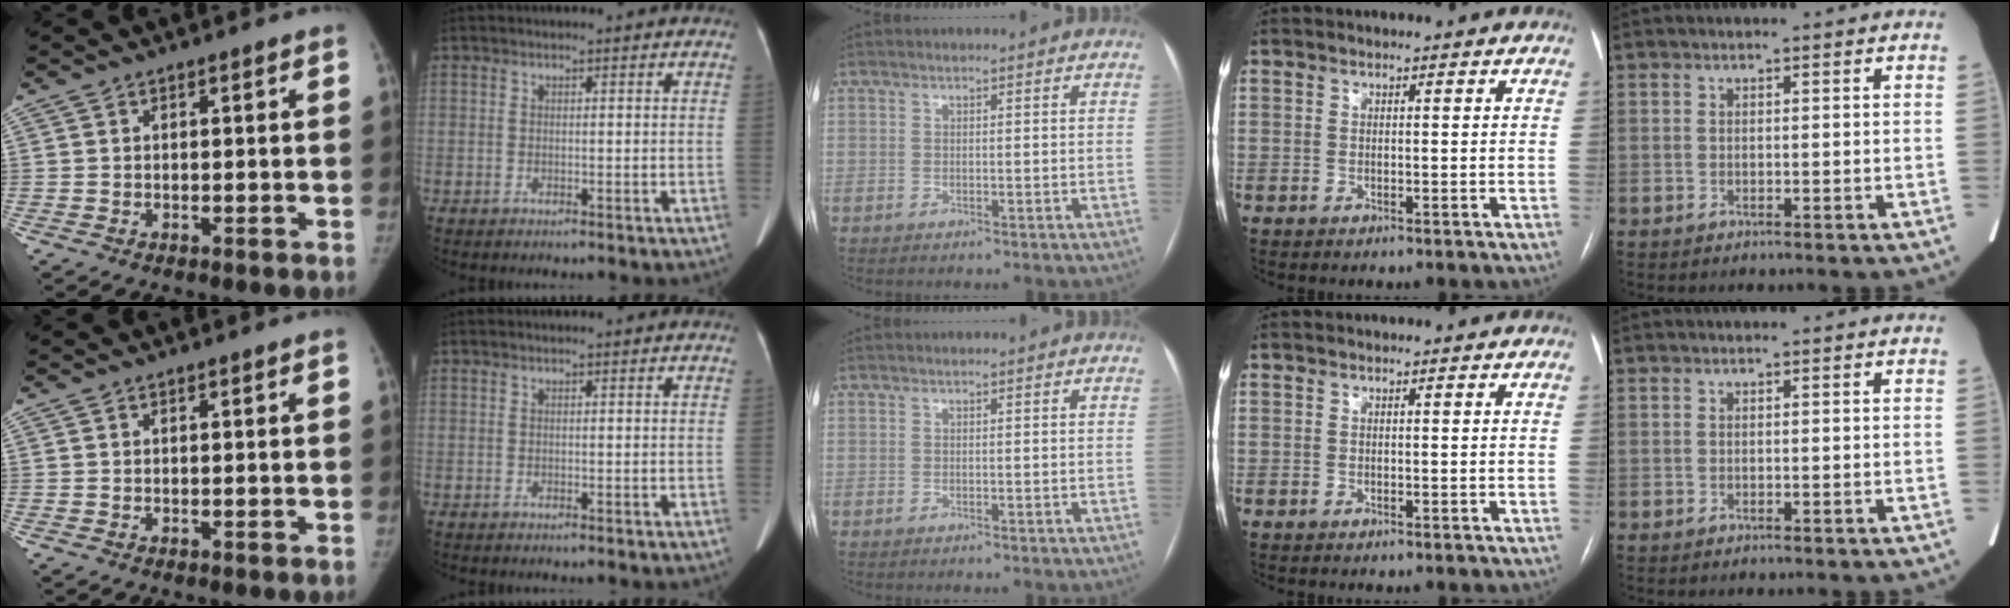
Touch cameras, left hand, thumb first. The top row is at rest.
{}